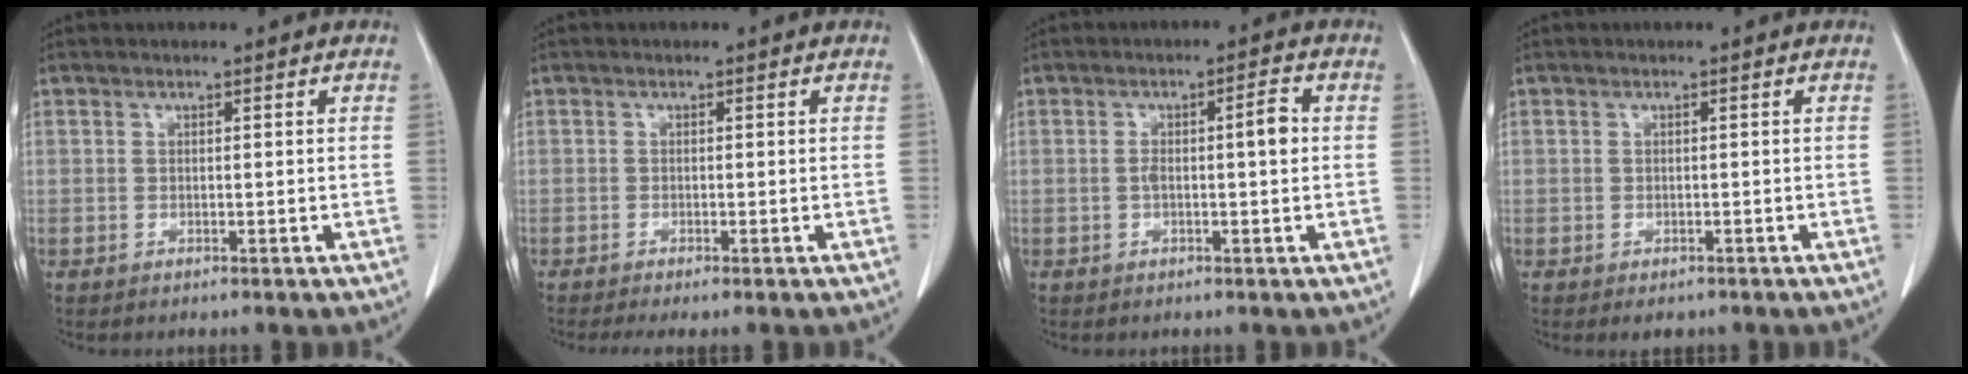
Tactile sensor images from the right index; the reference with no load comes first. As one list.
[{"total": 2.7, "force": [-2.1, 0.3, 1.6], "torque": [-0.027, -0.008, -0.032]}, {"total": 4.2, "force": [0.1, 0.6, 4.2], "torque": [-0.074, 0.014, 0.002]}, {"total": 1.8, "force": [-1.2, 1.2, 0.6], "torque": [-0.006, 0.001, -0.009]}]